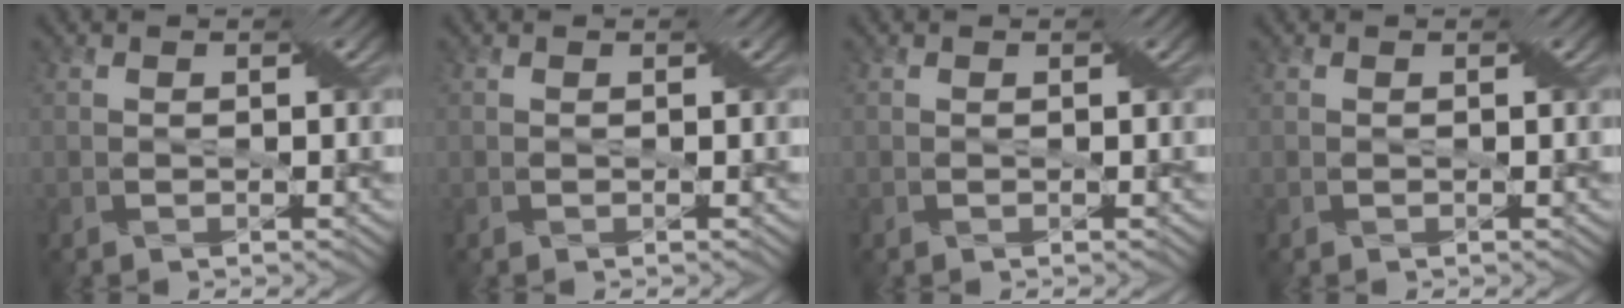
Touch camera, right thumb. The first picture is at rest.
{"total": 0.0}
{"total": 0.0}
{"total": 0.0}